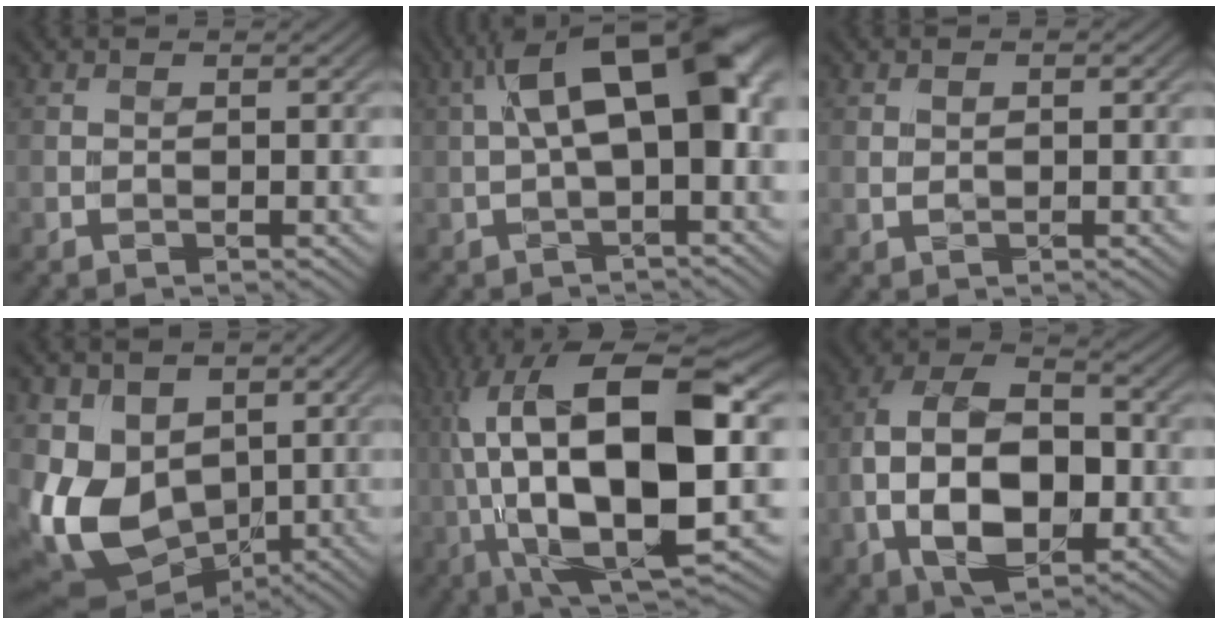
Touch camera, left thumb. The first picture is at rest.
{"total": 11.9, "force": [1.4, 5.5, 10.4], "torque": [-0.165, 0.020, 0.020]}
{"total": 0.7, "force": [0.4, 0.5, 0.3], "torque": [-0.006, 0.001, 0.007]}
{"total": 11.4, "force": [-0.5, 9.1, 6.7], "torque": [-0.182, -0.022, 0.007]}
{"total": 17.6, "force": [1.5, 6.6, 16.3], "torque": [-0.323, 0.024, 0.026]}
{"total": 11.7, "force": [-2.5, 6.9, 9.1], "torque": [-0.194, -0.001, -0.054]}